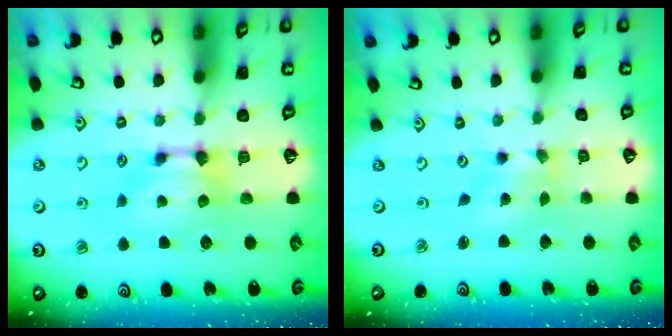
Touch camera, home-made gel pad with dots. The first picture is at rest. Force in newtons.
{"total": 2.9, "press": 2.8, "slide": 1.0}